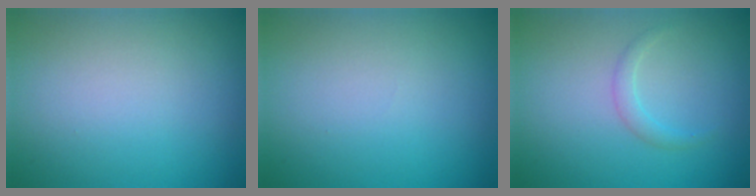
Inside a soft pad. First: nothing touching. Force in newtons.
{"total": 0.0}
{"total": 1.1, "press": 1.1, "slide": 0.2}